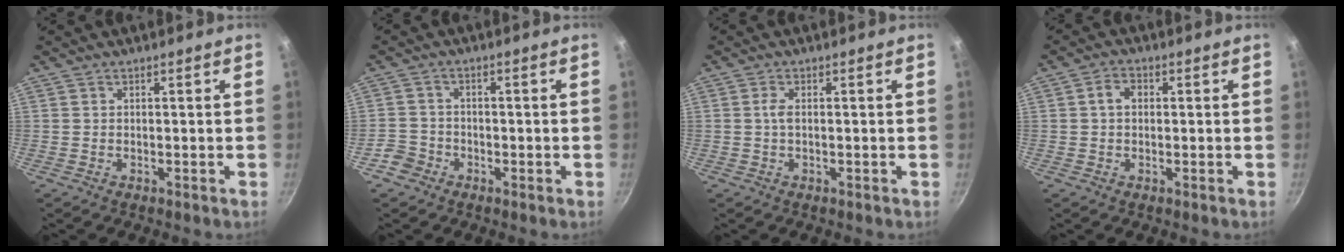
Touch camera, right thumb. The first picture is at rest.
{"total": 3.8, "force": [-2.3, 2.9, 0.7], "torque": [-0.002, 0.031, -0.042]}
{"total": 1.6, "force": [0.0, 0.7, 1.5], "torque": [-0.033, 0.004, -0.003]}
{"total": 3.2, "force": [0.3, 2.4, 2.1], "torque": [-0.027, 0.008, 0.001]}